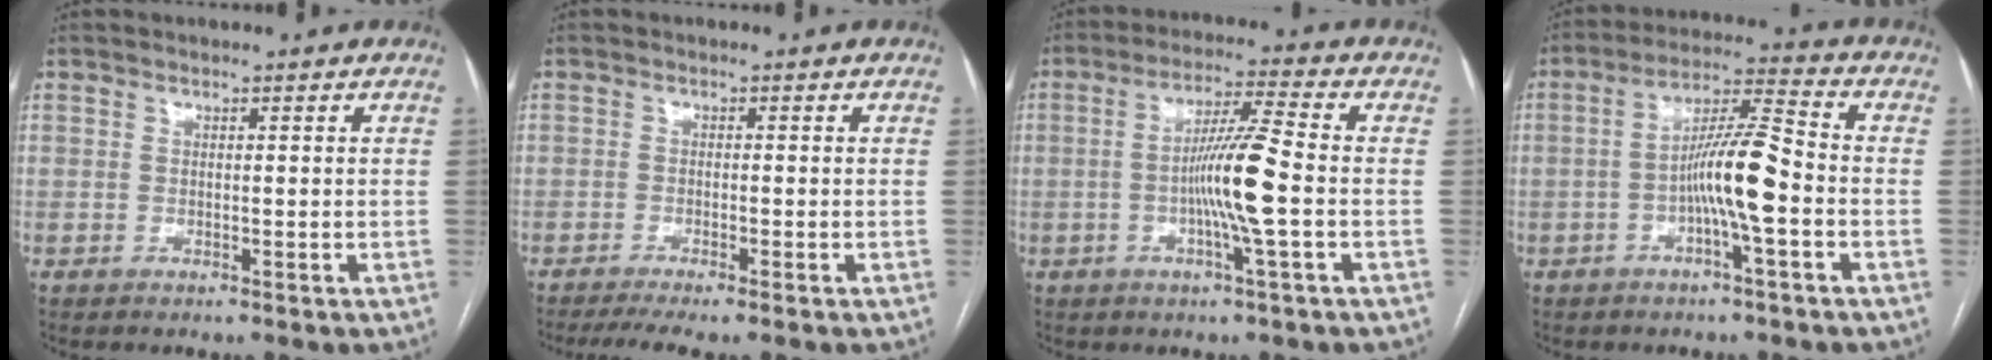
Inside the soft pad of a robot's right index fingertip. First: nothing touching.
{"total": 5.8, "force": [-4.5, 0.4, 3.6], "torque": [-0.054, -0.008, -0.070]}
{"total": 9.3, "force": [-1.6, -0.6, 9.1], "torque": [-0.169, 0.000, -0.035]}
{"total": 9.4, "force": [-2.4, 0.4, 9.1], "torque": [-0.169, 0.017, -0.046]}